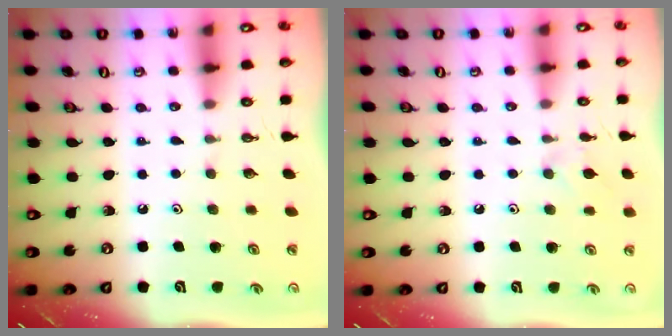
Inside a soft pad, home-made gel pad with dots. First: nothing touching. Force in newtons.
{"total": 5.9, "press": 5.8, "slide": 0.8}